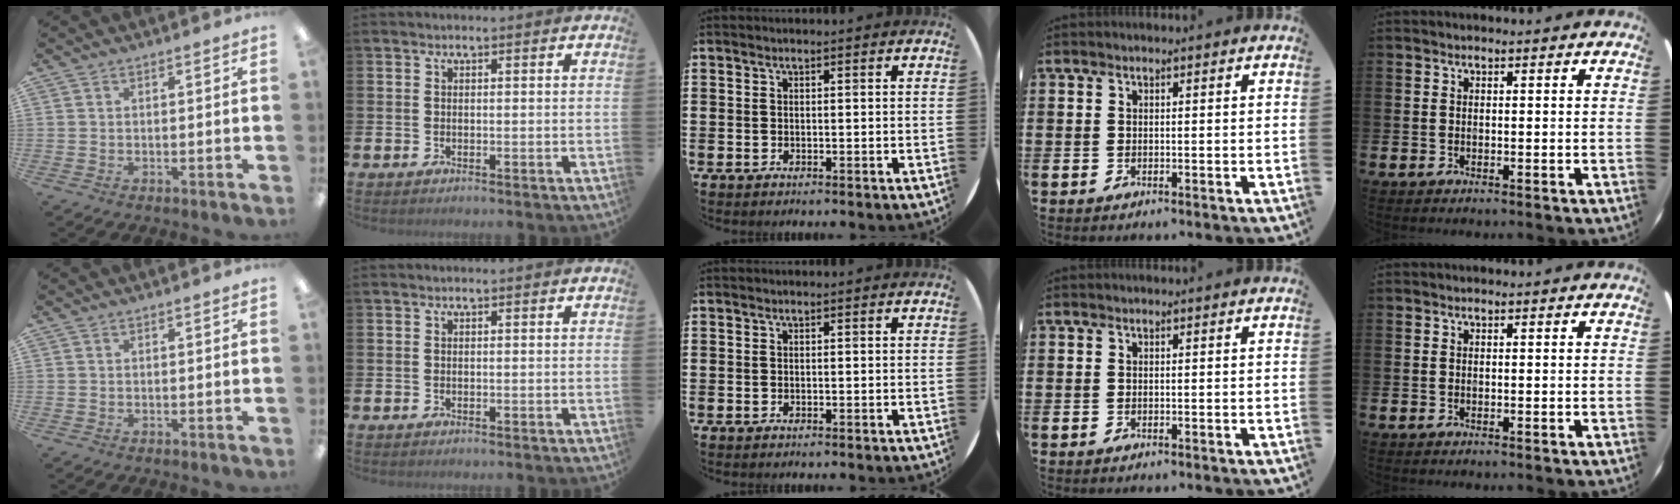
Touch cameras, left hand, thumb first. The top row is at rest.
{}